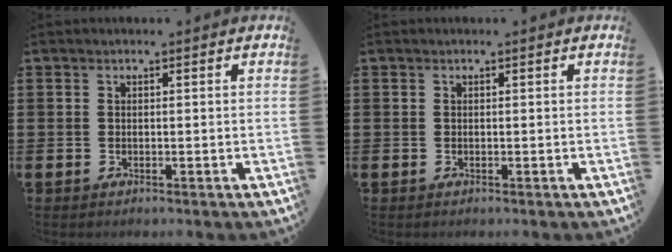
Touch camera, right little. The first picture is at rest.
{"total": 0.0}